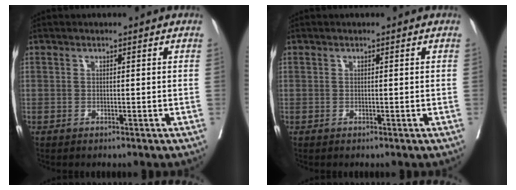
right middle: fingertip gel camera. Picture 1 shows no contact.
{"total": 0.0}